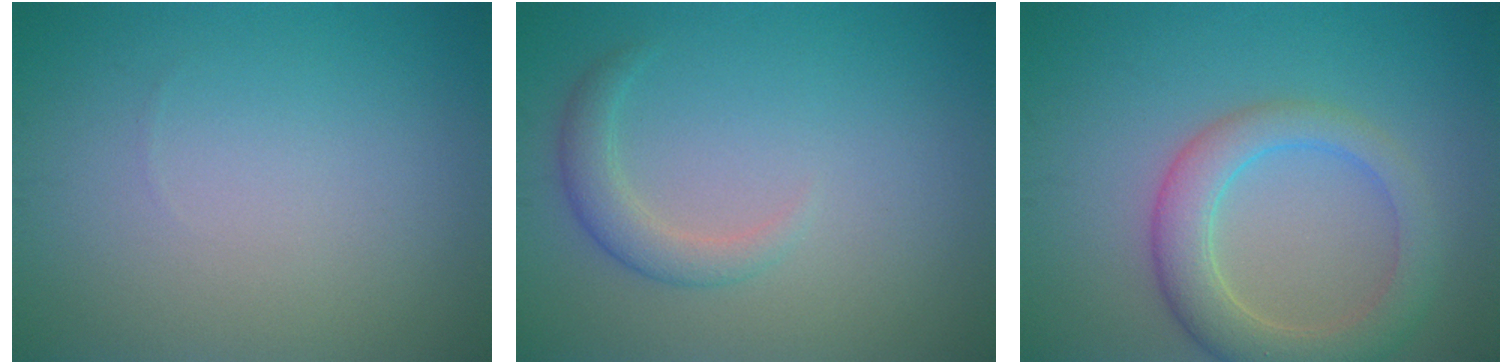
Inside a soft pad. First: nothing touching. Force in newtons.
{"total": 2.2, "press": 2.2, "slide": 0.1}
{"total": 5.0, "press": 5.0, "slide": 0.3}